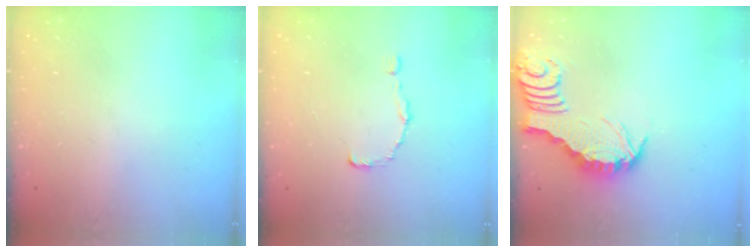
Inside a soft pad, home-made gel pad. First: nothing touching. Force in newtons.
{"total": 0.0}
{"total": 2.6, "press": 2.6, "slide": 0.2}